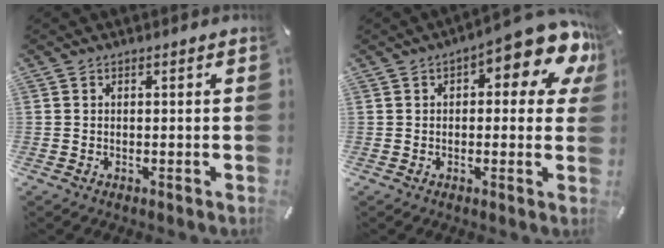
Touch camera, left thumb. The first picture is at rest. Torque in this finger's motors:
{"motor_torque": [0.52, 0.46, 0.75, 0.23, 0.08]}